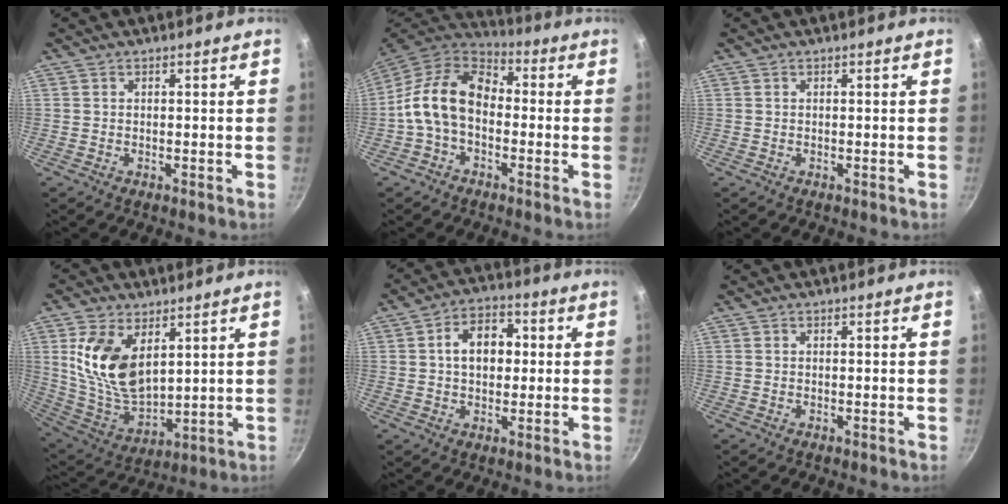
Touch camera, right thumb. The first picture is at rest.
{"total": 13.6, "force": [-1.0, 9.4, 9.8], "torque": [-0.155, 0.037, -0.041]}
{"total": 0.0}
{"total": 15.4, "force": [5.2, 8.9, 11.5], "torque": [-0.206, -0.042, 0.115]}
{"total": 9.2, "force": [1.2, 6.5, 6.4], "torque": [-0.068, 0.017, 0.009]}
{"total": 0.0}